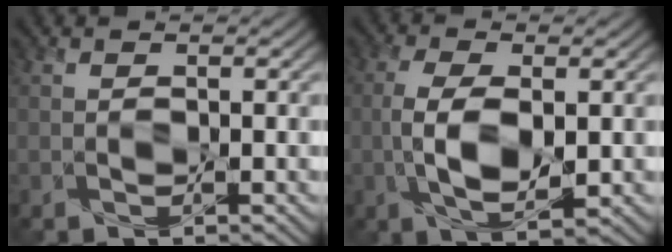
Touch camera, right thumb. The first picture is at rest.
{"total": 5.9, "force": [-0.9, 2.7, 5.1], "torque": [-0.123, -0.004, -0.017]}